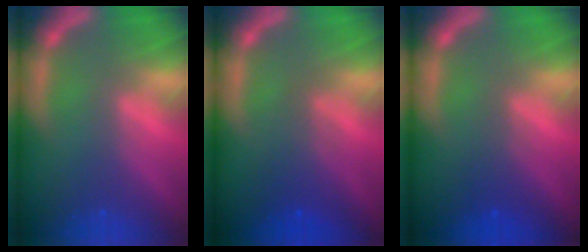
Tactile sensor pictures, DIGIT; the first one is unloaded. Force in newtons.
{"total": 3.0}
{"total": 2.0}